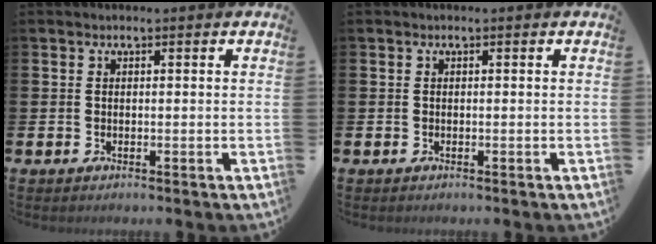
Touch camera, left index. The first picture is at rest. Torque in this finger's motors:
{"motor_torque": [0.00, 0.00, 0.00, 0.00]}